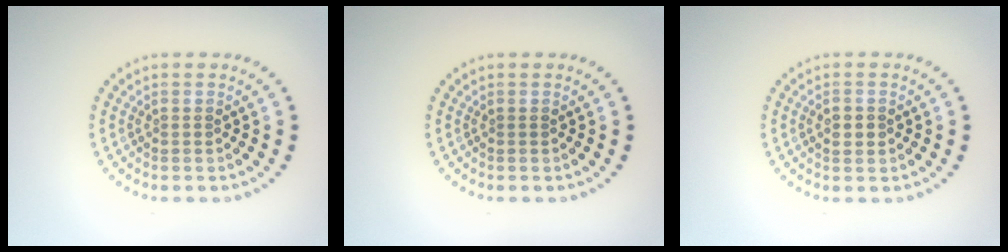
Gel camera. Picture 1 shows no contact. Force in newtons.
{"total": 0.0}
{"total": 1.9, "press": 1.9, "slide": 0.1}